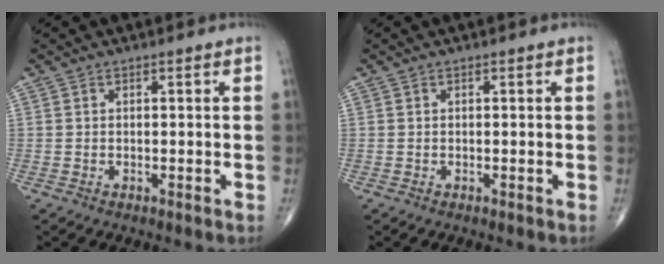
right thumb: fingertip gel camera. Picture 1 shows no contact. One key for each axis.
{"total": 0.0}